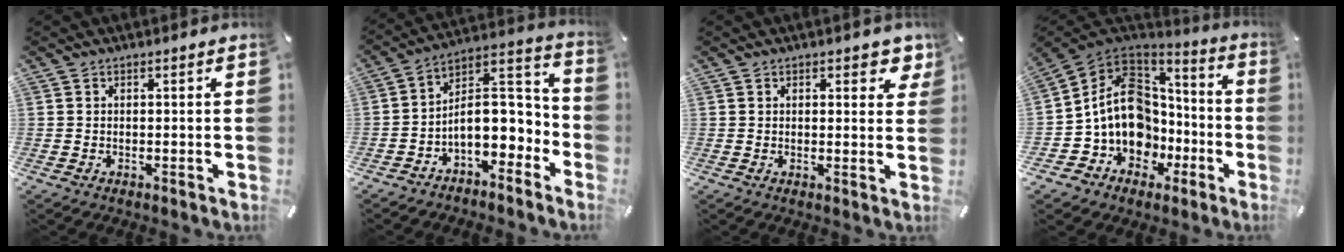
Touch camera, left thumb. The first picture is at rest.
{"total": 11.1, "force": [-1.8, 7.2, 8.2], "torque": [-0.121, -0.009, -0.032]}
{"total": 3.8, "force": [2.2, 2.0, 2.5], "torque": [-0.016, -0.010, 0.030]}
{"total": 15.4, "force": [0.3, 13.0, 8.3], "torque": [-0.176, -0.020, 0.009]}